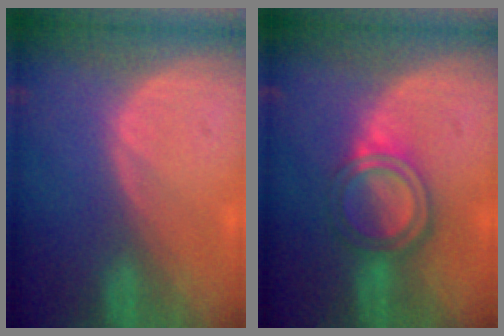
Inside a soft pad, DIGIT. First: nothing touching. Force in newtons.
{"total": 6.0, "press": 5.4, "slide": 2.7}